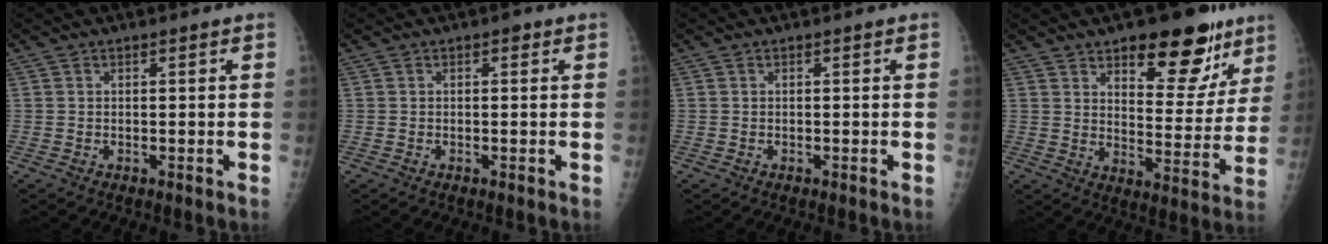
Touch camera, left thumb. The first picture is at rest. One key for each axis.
{"total": 0.9, "fx": 0.4, "fy": 0.6, "fz": 0.6, "tx": -0.001, "ty": 0.001, "tz": 0.001}
{"total": 0.0}
{"total": 17.7, "fx": 10.9, "fy": 7.9, "fz": 11.4, "tx": -0.089, "ty": -0.064, "tz": 0.153}